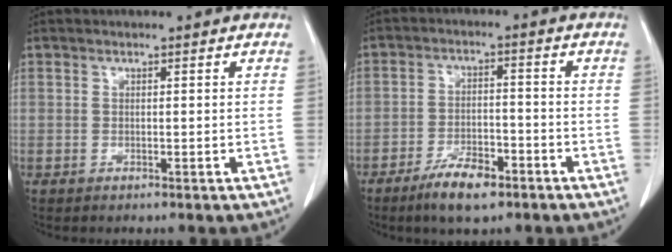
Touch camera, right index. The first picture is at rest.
{"total": 7.0, "force": [-4.8, 2.3, 4.6], "torque": [-0.088, -0.003, -0.079]}